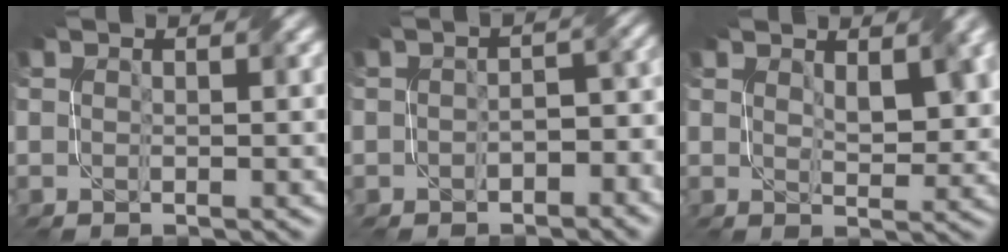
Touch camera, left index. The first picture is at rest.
{"total": 3.3, "force": [-1.8, 1.9, 2.1], "torque": [-0.016, 0.007, -0.023]}
{"total": 3.3, "force": [1.7, 1.3, 2.5], "torque": [-0.040, 0.002, 0.040]}